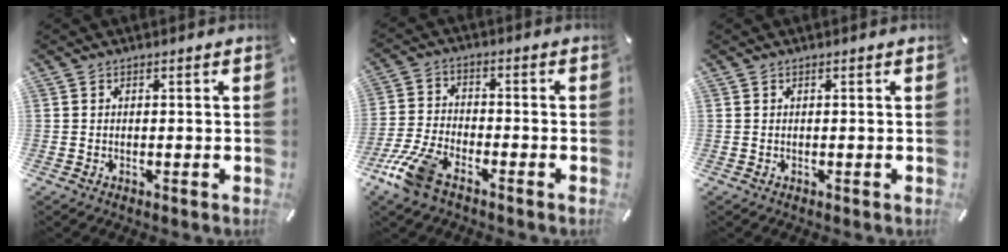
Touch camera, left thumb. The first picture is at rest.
{"total": 9.6, "force": [-6.5, 4.0, 5.8], "torque": [-0.132, 0.019, -0.125]}
{"total": 0.0}